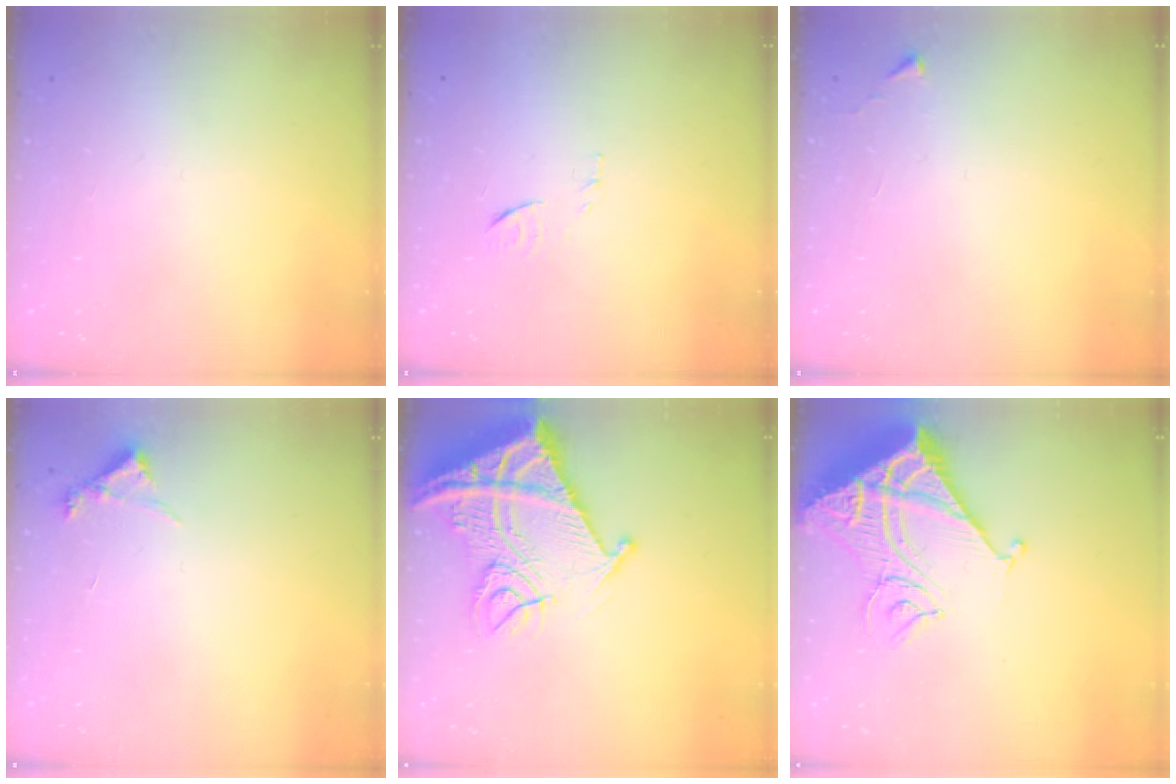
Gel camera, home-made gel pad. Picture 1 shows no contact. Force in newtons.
{"total": 6.9, "press": 6.9, "slide": 0.7}
{"total": 2.7, "press": 2.6, "slide": 0.4}
{"total": 5.0, "press": 5.0, "slide": 0.5}
{"total": 19.6, "press": 19.5, "slide": 2.1}
{"total": 14.7, "press": 14.6, "slide": 1.6}